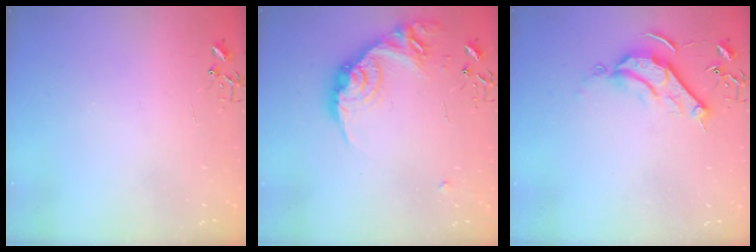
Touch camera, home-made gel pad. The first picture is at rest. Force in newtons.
{"total": 17.6, "press": 17.6, "slide": 0.8}
{"total": 9.1, "press": 9.1, "slide": 0.1}